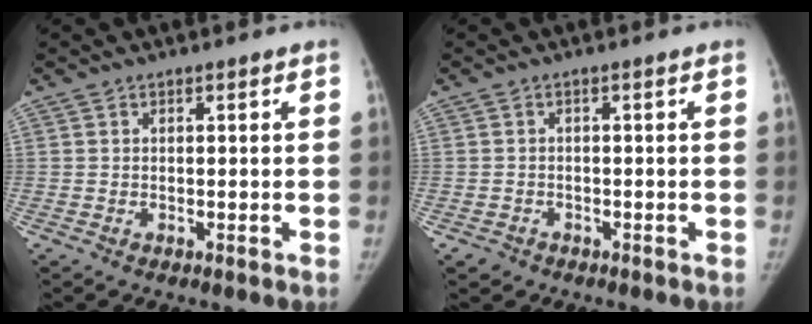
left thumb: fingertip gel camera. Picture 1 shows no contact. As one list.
[{"total": 1.7, "force": [-1.1, 1.3, 0.2], "torque": [-0.005, 0.005, -0.016]}]